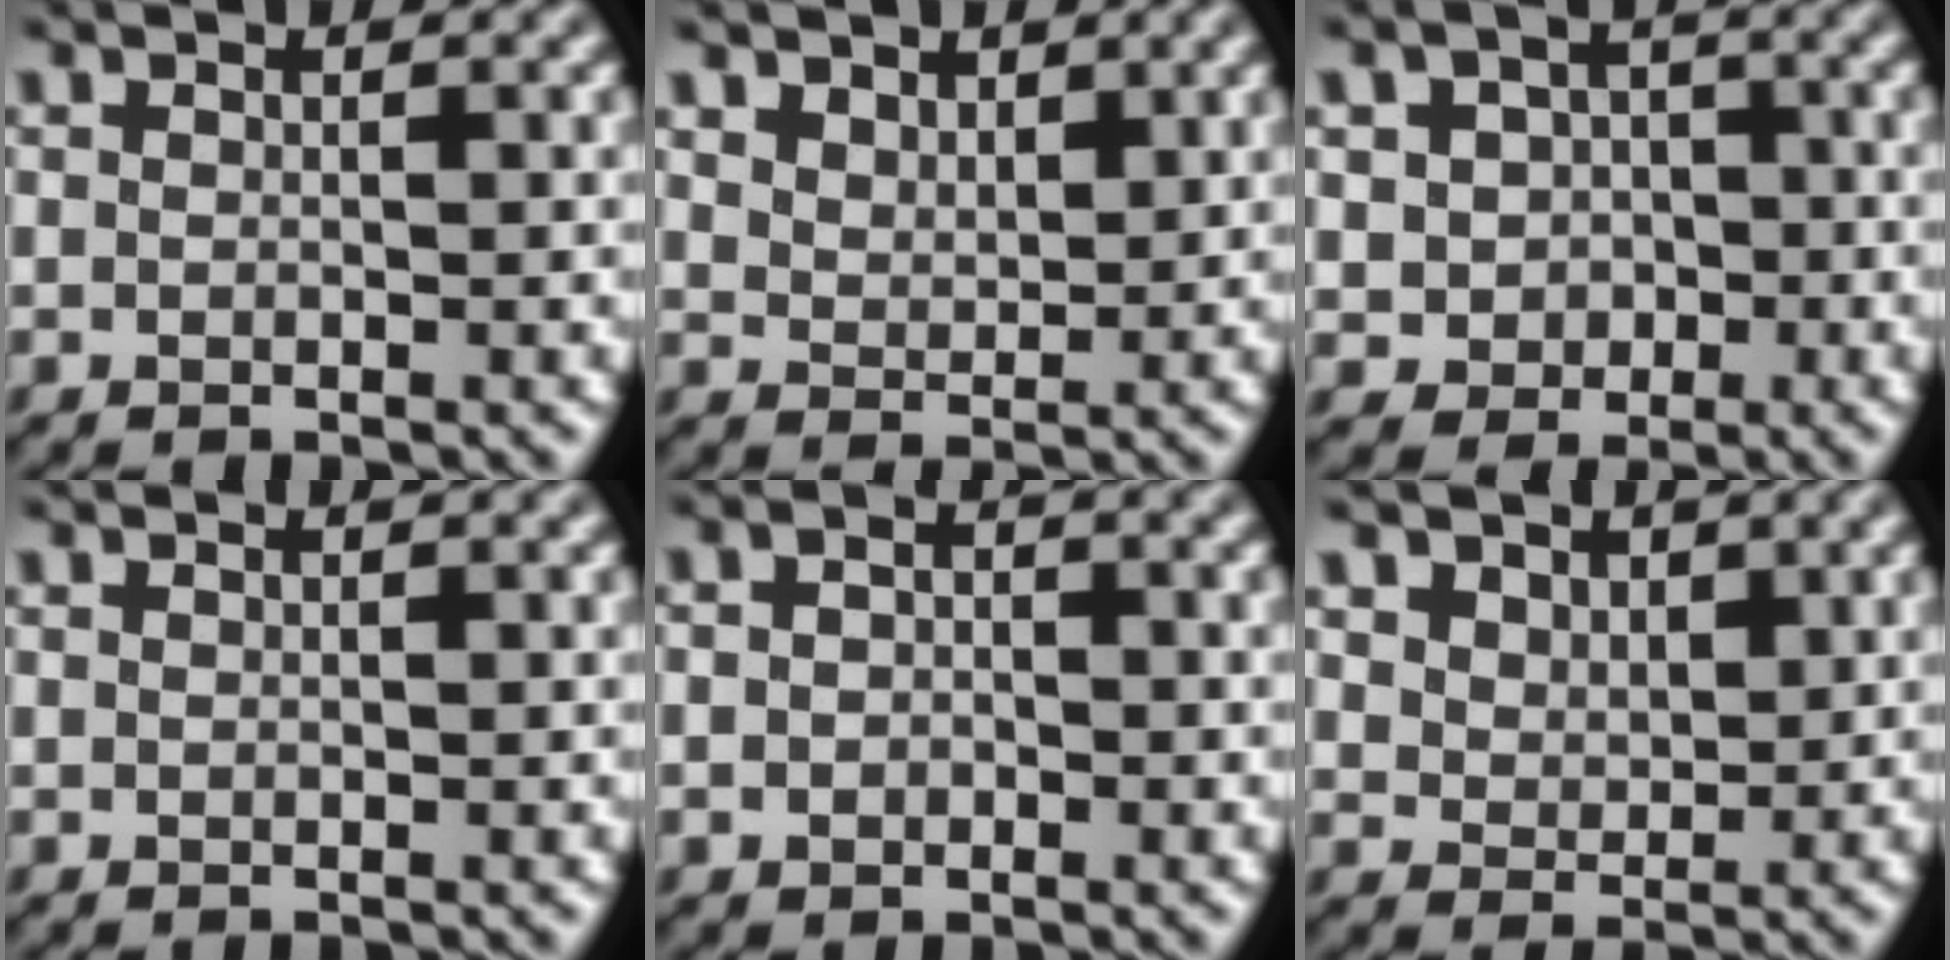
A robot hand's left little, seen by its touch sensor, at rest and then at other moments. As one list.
[{"total": 3.0, "force": [2.1, 1.8, 1.1], "torque": [-0.043, -0.010, 0.043]}, {"total": 4.6, "force": [0.1, 4.2, 1.8], "torque": [-0.022, 0.017, -0.011]}, {"total": 0.0}, {"total": 2.4, "force": [-0.3, 1.8, 1.5], "torque": [-0.018, 0.004, -0.017]}, {"total": 3.9, "force": [2.3, 2.8, 1.5], "torque": [-0.063, -0.011, 0.051]}]